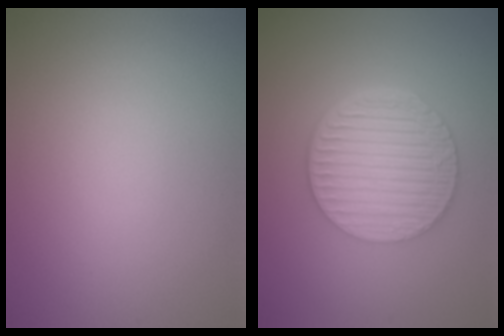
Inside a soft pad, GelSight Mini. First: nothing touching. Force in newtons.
{"total": 6.8, "press": 4.7, "slide": 4.9}